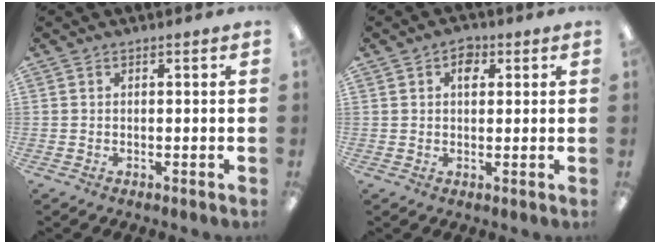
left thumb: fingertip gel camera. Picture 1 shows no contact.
{"total": 3.6, "force": [1.6, 2.4, 2.2], "torque": [-0.013, -0.005, 0.019]}